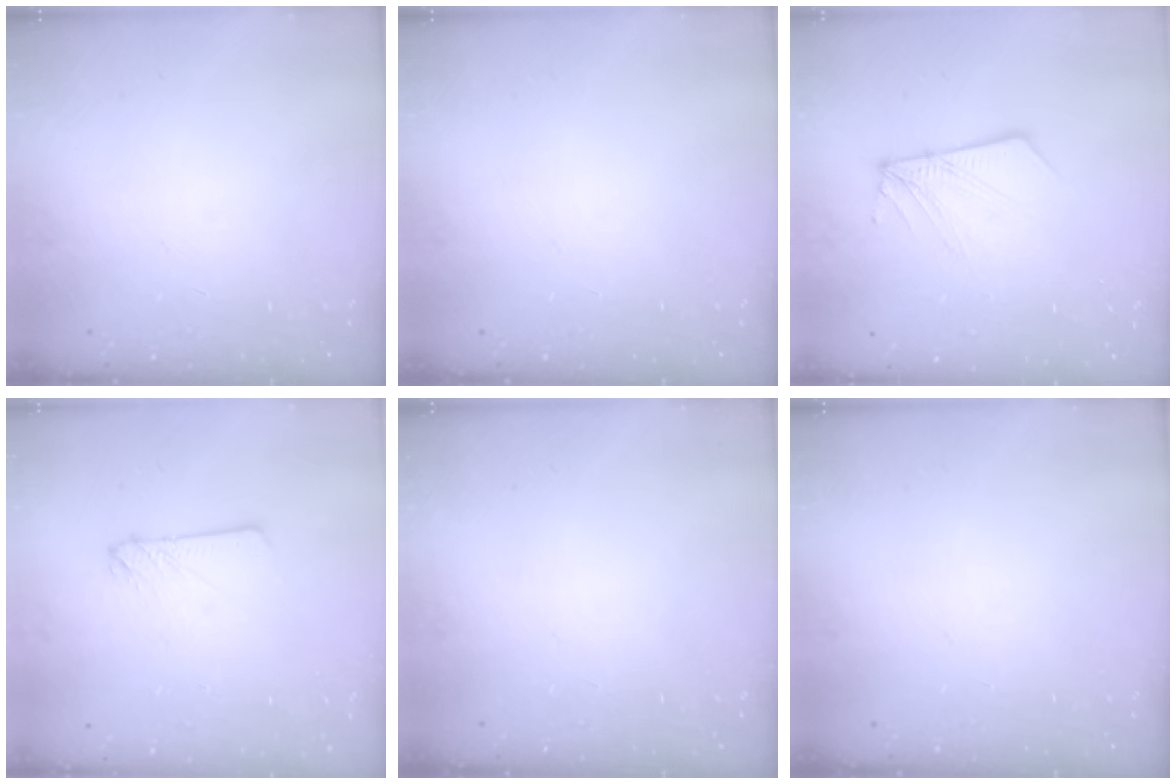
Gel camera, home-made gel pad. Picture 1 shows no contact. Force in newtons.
{"total": 0.0}
{"total": 9.3, "press": 9.2, "slide": 1.3}
{"total": 2.9, "press": 2.9, "slide": 0.4}
{"total": 0.0}
{"total": 0.0}